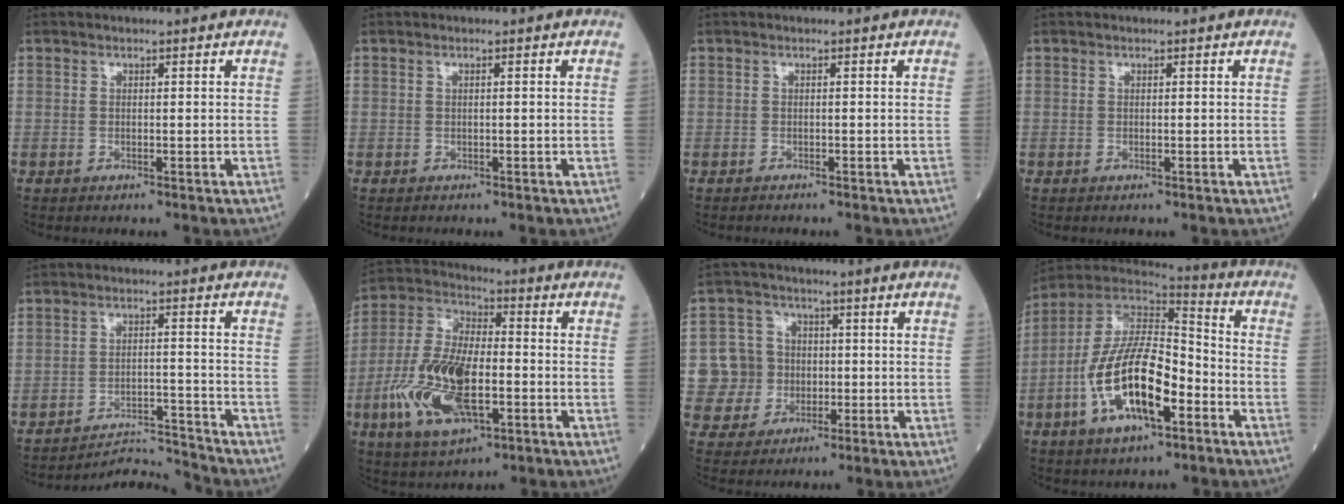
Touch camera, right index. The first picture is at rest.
{"total": 0.0}
{"total": 0.8, "force": [-0.8, 0.1, 0.3], "torque": [-0.005, -0.001, -0.012]}
{"total": 0.0}
{"total": 6.6, "force": [-6.2, -1.7, -1.8], "torque": [0.028, 0.010, -0.104]}
{"total": 16.3, "force": [-4.9, 6.4, 14.2], "torque": [-0.306, -0.003, -0.088]}
{"total": 7.9, "force": [-0.4, 7.7, 1.6], "torque": [-0.037, 0.019, 0.000]}
{"total": 17.1, "force": [-5.9, 5.9, 14.9], "torque": [-0.292, 0.009, -0.104]}